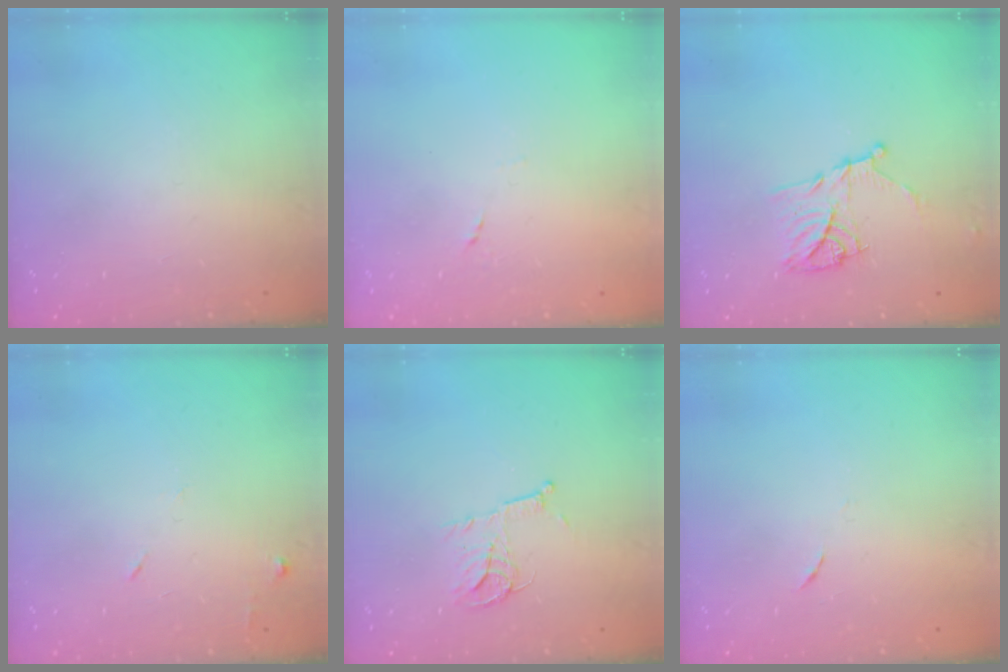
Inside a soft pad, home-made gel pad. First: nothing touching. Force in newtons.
{"total": 4.9, "press": 4.7, "slide": 1.1}
{"total": 11.8, "press": 11.8, "slide": 0.5}
{"total": 6.3, "press": 6.2, "slide": 0.7}
{"total": 8.0, "press": 8.0, "slide": 0.3}
{"total": 3.5, "press": 3.4, "slide": 0.9}